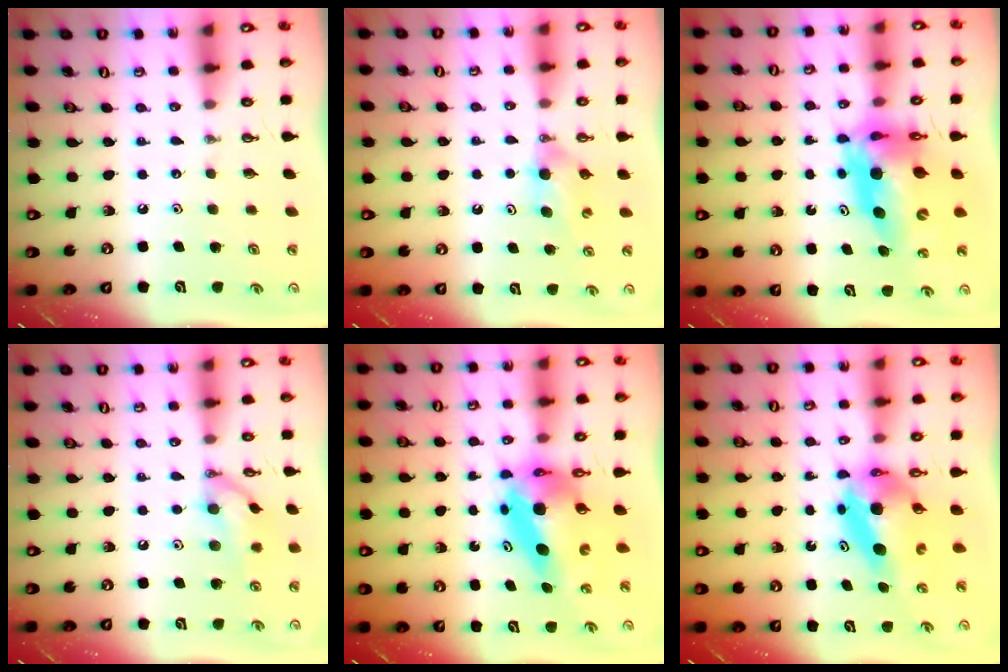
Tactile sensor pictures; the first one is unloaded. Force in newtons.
{"total": 5.8, "press": 4.2, "slide": 4.0}
{"total": 15.1, "press": 15.1, "slide": 1.4}
{"total": 12.0, "press": 11.8, "slide": 1.6}
{"total": 9.2, "press": 9.2, "slide": 0.9}
{"total": 6.5, "press": 6.5, "slide": 0.5}